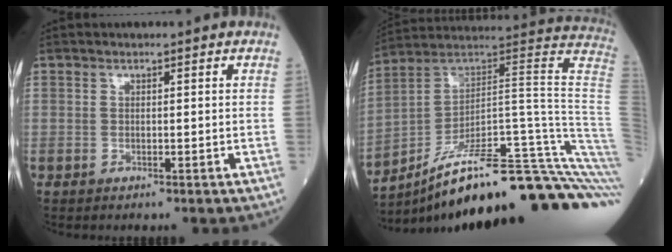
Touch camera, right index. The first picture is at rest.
{"total": 31.8, "force": [-20.9, 2.2, 23.9], "torque": [-0.192, 0.025, -0.303]}